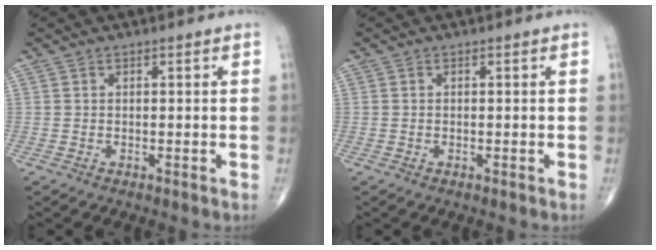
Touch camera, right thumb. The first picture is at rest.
{"total": 0.0}